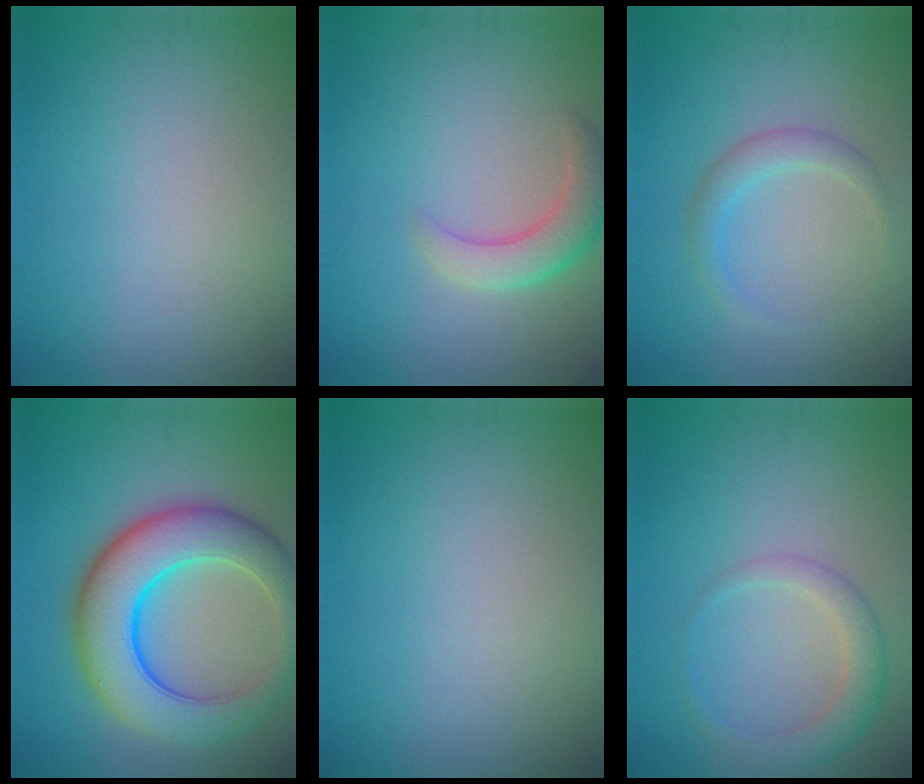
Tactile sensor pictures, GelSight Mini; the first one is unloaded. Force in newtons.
{"total": 3.4, "press": 3.4, "slide": 0.2}
{"total": 2.0, "press": 2.0, "slide": 0.0}
{"total": 9.4, "press": 9.4, "slide": 0.2}
{"total": 0.0}
{"total": 2.8, "press": 2.8, "slide": 0.2}